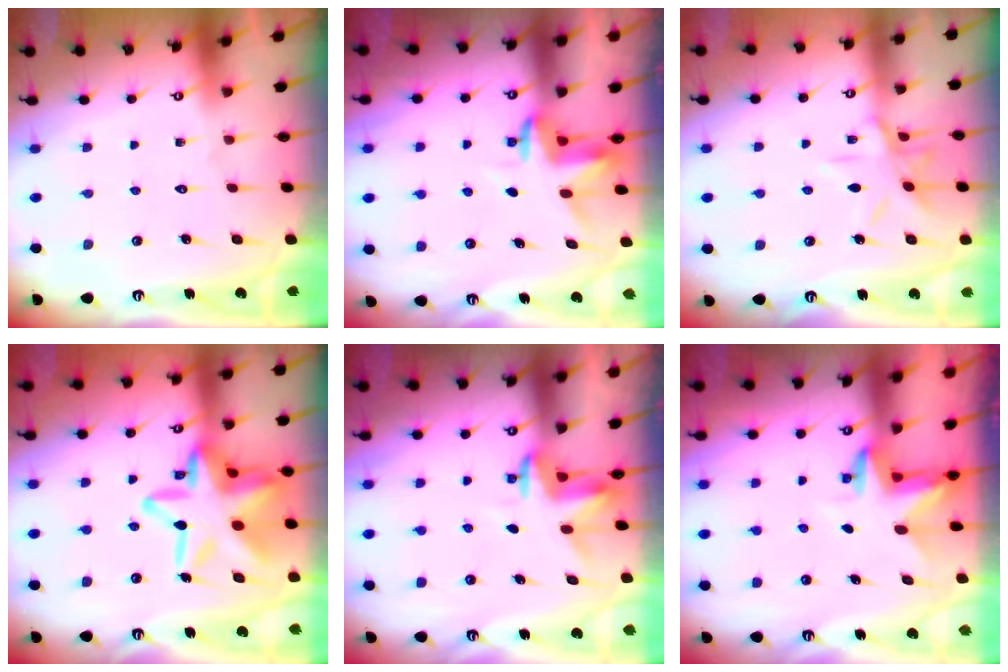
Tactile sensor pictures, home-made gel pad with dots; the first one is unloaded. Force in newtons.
{"total": 3.6, "press": 3.6, "slide": 0.2}
{"total": 10.2, "press": 10.2, "slide": 0.6}
{"total": 23.3, "press": 23.2, "slide": 1.7}
{"total": 3.3, "press": 3.3, "slide": 0.2}
{"total": 3.2, "press": 3.2, "slide": 0.1}